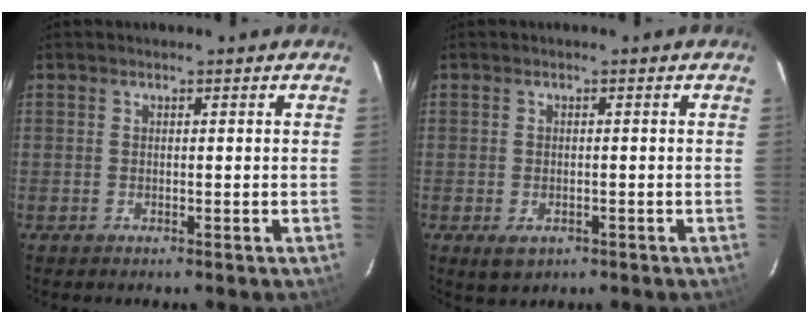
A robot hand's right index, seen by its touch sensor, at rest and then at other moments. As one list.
[{"total": 3.7, "force": [-1.7, 2.4, 2.3], "torque": [-0.045, -0.009, -0.022]}]